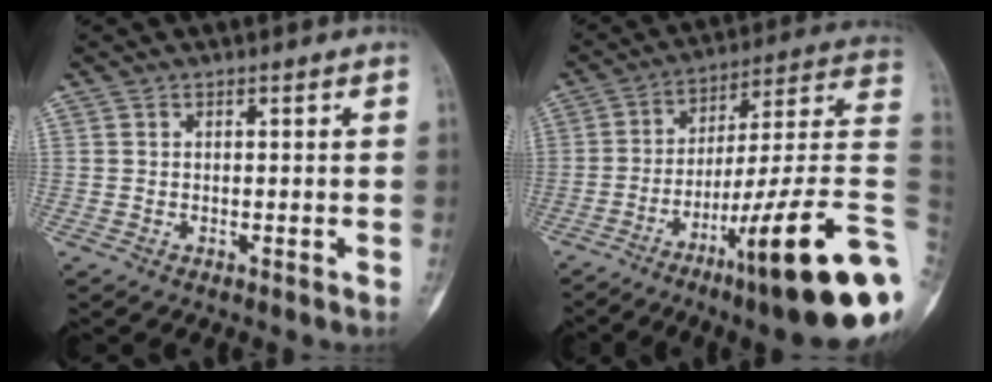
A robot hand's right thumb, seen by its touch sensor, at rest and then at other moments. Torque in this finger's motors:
{"motor_torque": [3.06, 1.38, 1.33, -1.44, 0.45]}